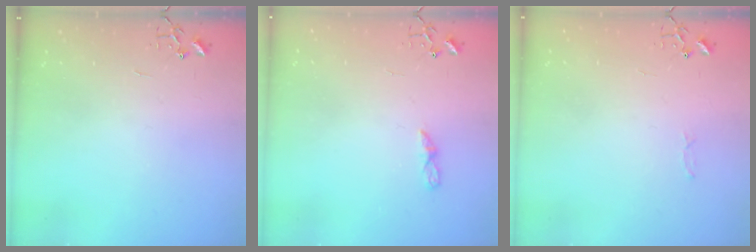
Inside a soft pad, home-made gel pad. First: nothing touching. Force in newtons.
{"total": 5.5, "press": 5.4, "slide": 0.4}
{"total": 2.8, "press": 2.8, "slide": 0.4}